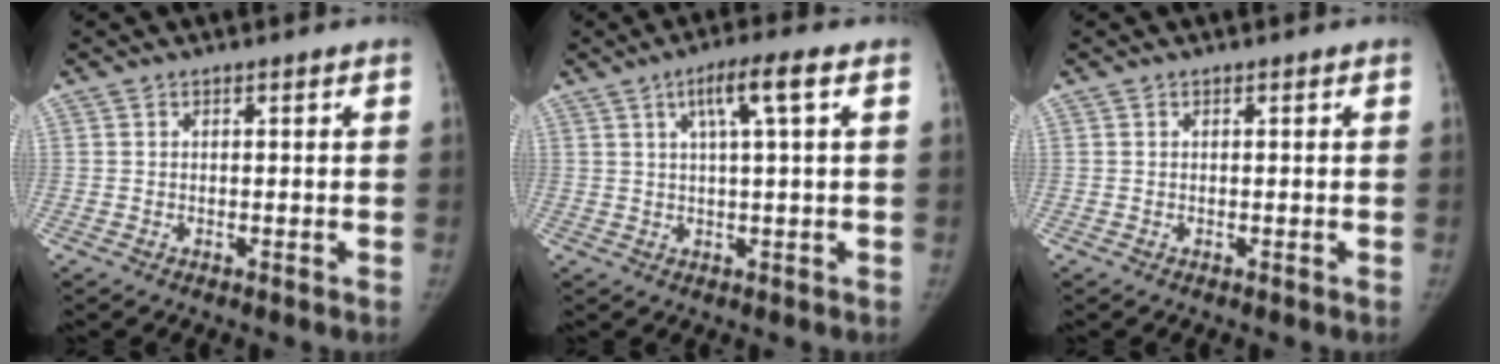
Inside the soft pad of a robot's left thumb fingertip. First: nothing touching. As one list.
[{"total": 6.3, "force": [2.3, 0.2, 5.9], "torque": [-0.111, 0.005, 0.043]}, {"total": 0.0}]